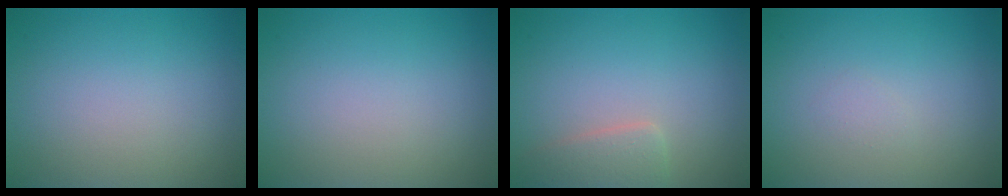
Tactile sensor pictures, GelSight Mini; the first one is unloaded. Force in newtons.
{"total": 0.0}
{"total": 2.0, "press": 2.0, "slide": 0.2}
{"total": 0.6, "press": 0.6, "slide": 0.0}